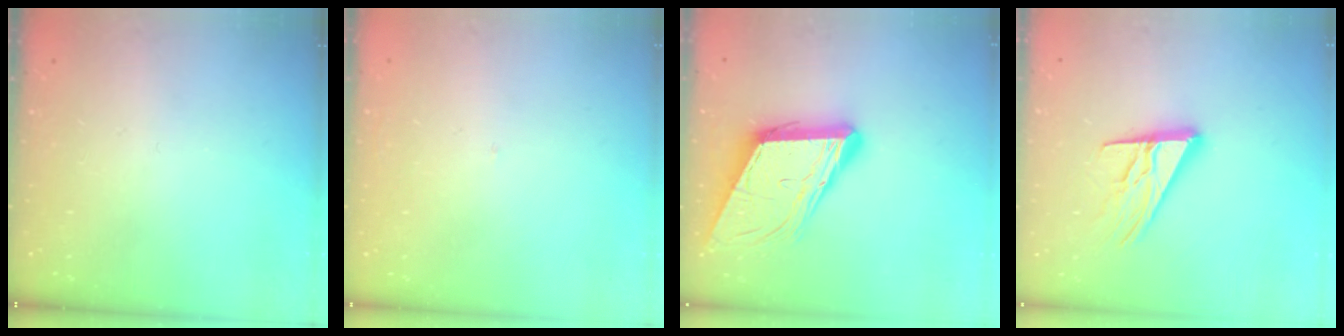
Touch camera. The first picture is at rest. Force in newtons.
{"total": 1.7, "press": 1.6, "slide": 0.1}
{"total": 15.9, "press": 15.4, "slide": 4.0}
{"total": 14.9, "press": 14.6, "slide": 2.9}